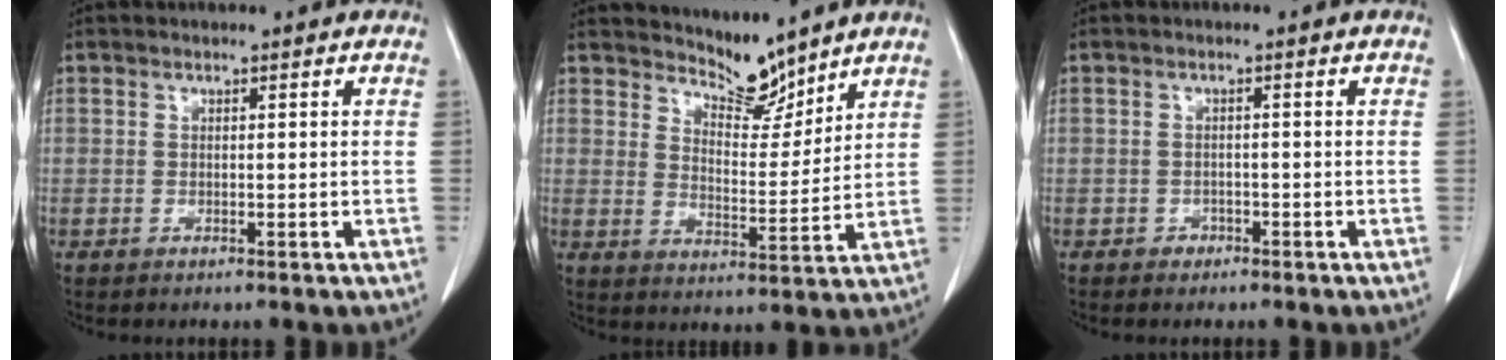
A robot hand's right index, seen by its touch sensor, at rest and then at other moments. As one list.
[{"total": 6.3, "force": [6.0, 1.2, 1.4], "torque": [-0.022, -0.012, 0.110]}, {"total": 1.2, "force": [-0.9, 0.8, 0.0], "torque": [0.002, 0.006, -0.013]}]